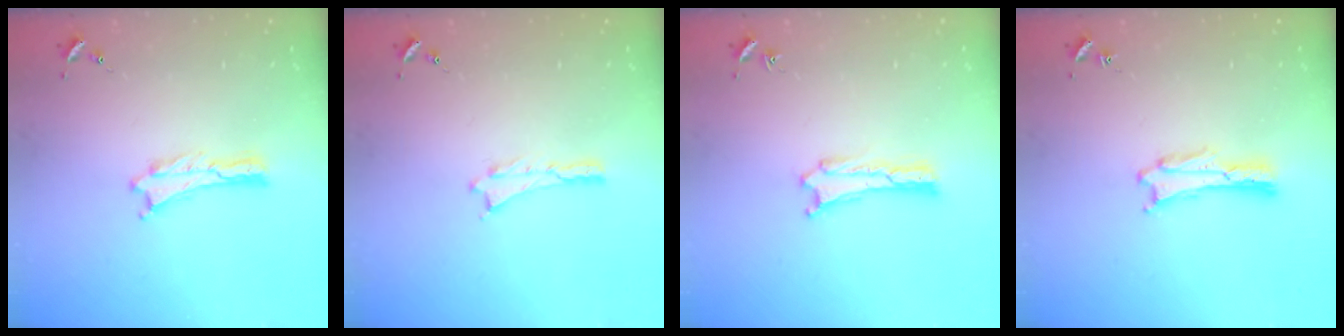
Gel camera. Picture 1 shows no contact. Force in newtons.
{"total": 0.0}
{"total": 0.0}
{"total": 1.1, "press": 1.1, "slide": 0.0}